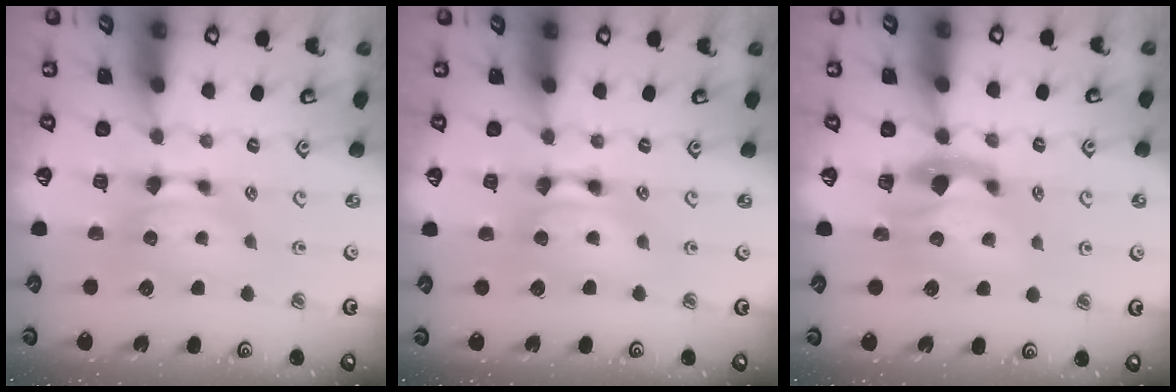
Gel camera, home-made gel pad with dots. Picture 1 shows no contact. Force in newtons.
{"total": 2.2, "press": 2.2, "slide": 0.1}
{"total": 2.3, "press": 1.9, "slide": 1.3}